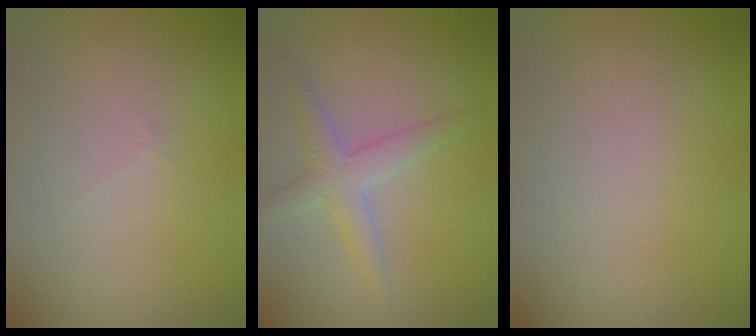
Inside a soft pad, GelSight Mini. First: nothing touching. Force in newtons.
{"total": 2.6, "press": 2.6, "slide": 0.1}
{"total": 0.0}